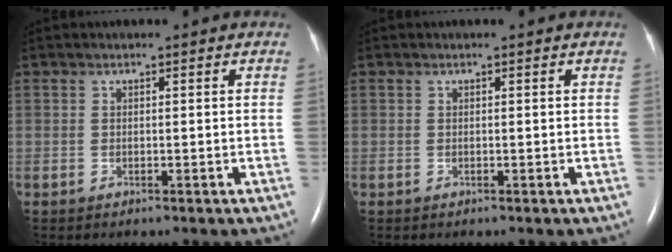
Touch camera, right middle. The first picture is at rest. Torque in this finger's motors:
{"motor_torque": [0.09, 0.05, 0.08, 0.00]}